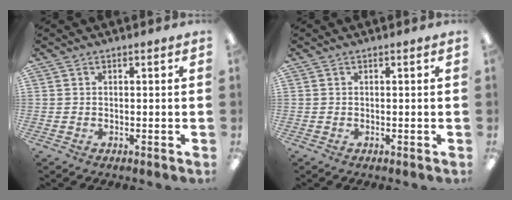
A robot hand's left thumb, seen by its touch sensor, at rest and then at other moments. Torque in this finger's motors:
{"motor_torque": [0.00, 0.00, 0.10, -0.10, 0.00]}